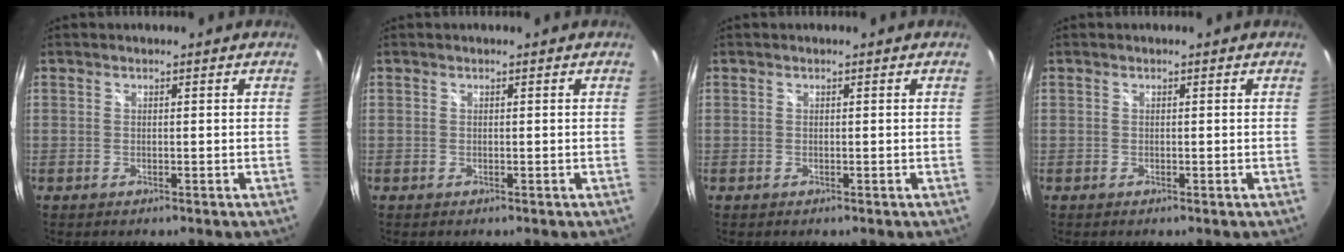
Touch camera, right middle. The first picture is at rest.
{"total": 0.0}
{"total": 0.0}
{"total": 0.0}